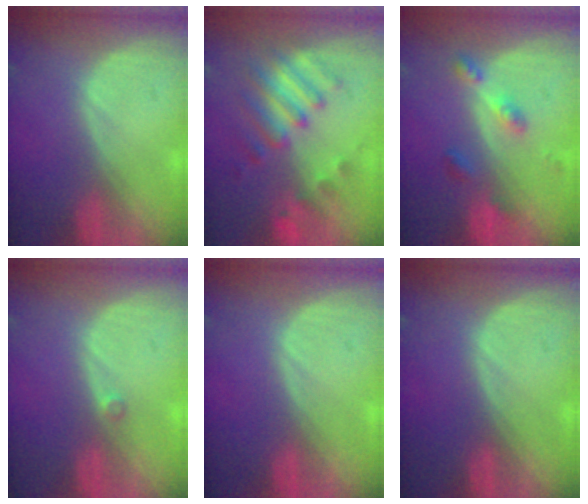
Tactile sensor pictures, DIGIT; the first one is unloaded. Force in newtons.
{"total": 7.4, "press": 7.3, "slide": 1.3}
{"total": 4.6, "press": 4.2, "slide": 1.9}
{"total": 1.0, "press": 0.8, "slide": 0.5}
{"total": 0.0}
{"total": 0.0}